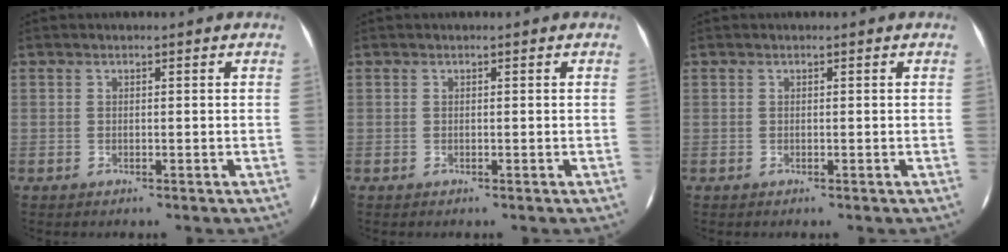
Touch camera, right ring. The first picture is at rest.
{"total": 0.0}
{"total": 0.0}